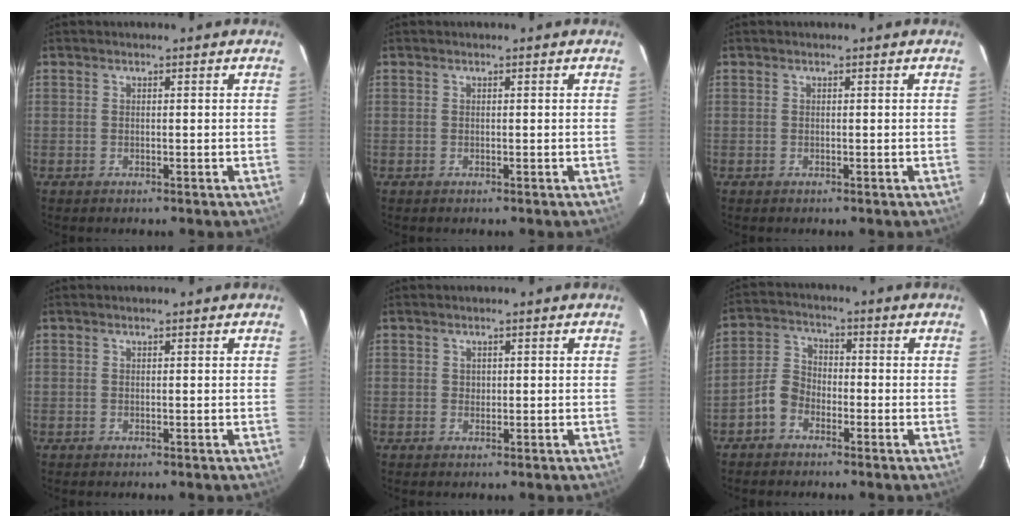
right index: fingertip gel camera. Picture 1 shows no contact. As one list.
[{"total": 0.0}, {"total": 0.0}, {"total": 0.0}, {"total": 0.8, "force": [0.1, 0.8, 0.1], "torque": [0.004, 0.003, 0.002]}, {"total": 5.4, "force": [-3.2, 3.7, 2.3], "torque": [-0.052, 0.018, -0.067]}]